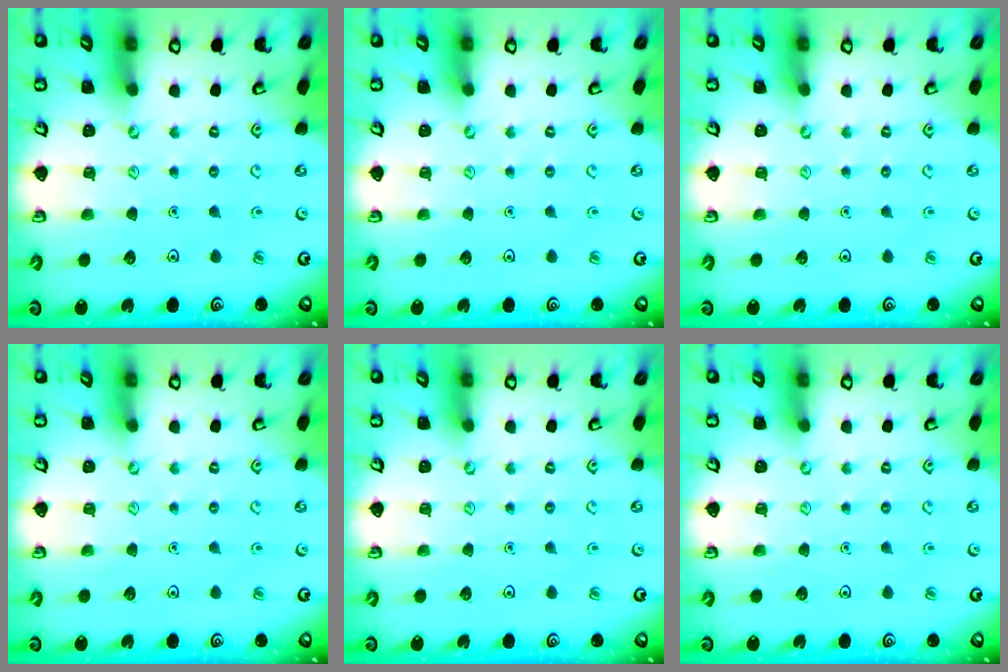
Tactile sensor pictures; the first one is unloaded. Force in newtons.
{"total": 0.0}
{"total": 0.0}
{"total": 0.0}
{"total": 0.0}
{"total": 0.0}